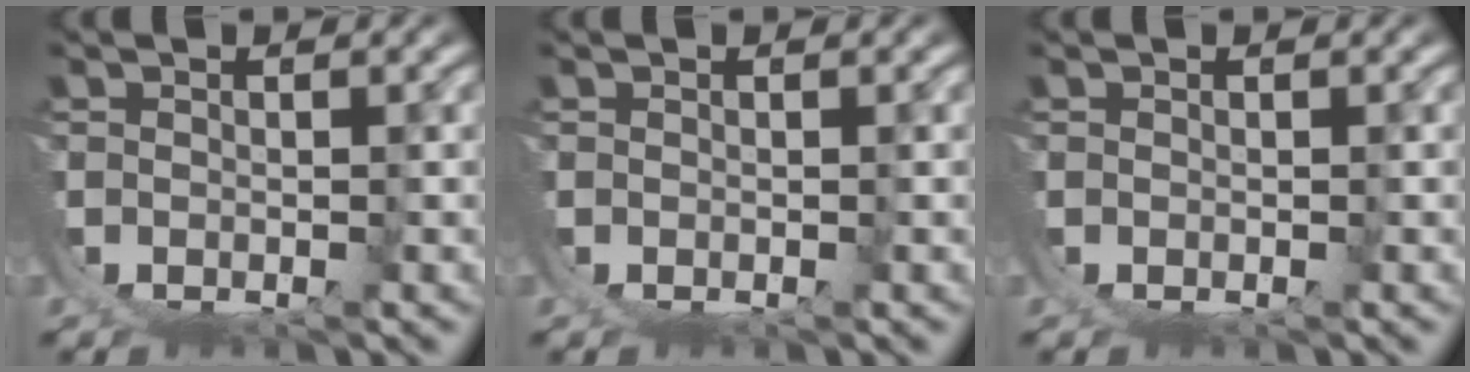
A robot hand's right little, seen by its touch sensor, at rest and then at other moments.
{"total": 0.0}
{"total": 0.0}